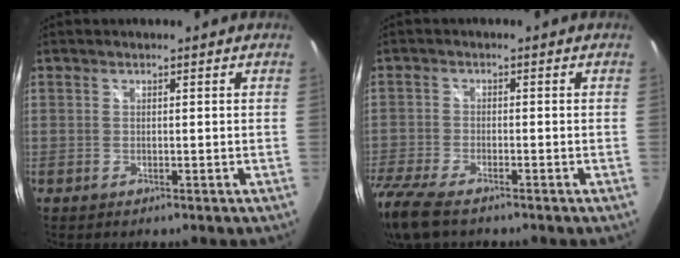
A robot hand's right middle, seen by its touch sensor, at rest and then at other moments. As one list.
[{"total": 10.4, "force": [-8.0, 2.6, 6.1], "torque": [-0.158, -0.045, -0.155]}]